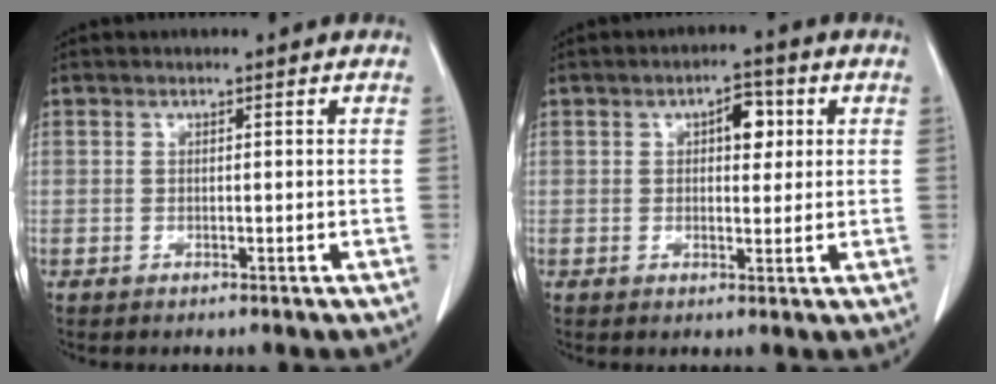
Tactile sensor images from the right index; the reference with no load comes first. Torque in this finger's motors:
{"motor_torque": [0.14, 0.08, 0.08, 0.04]}